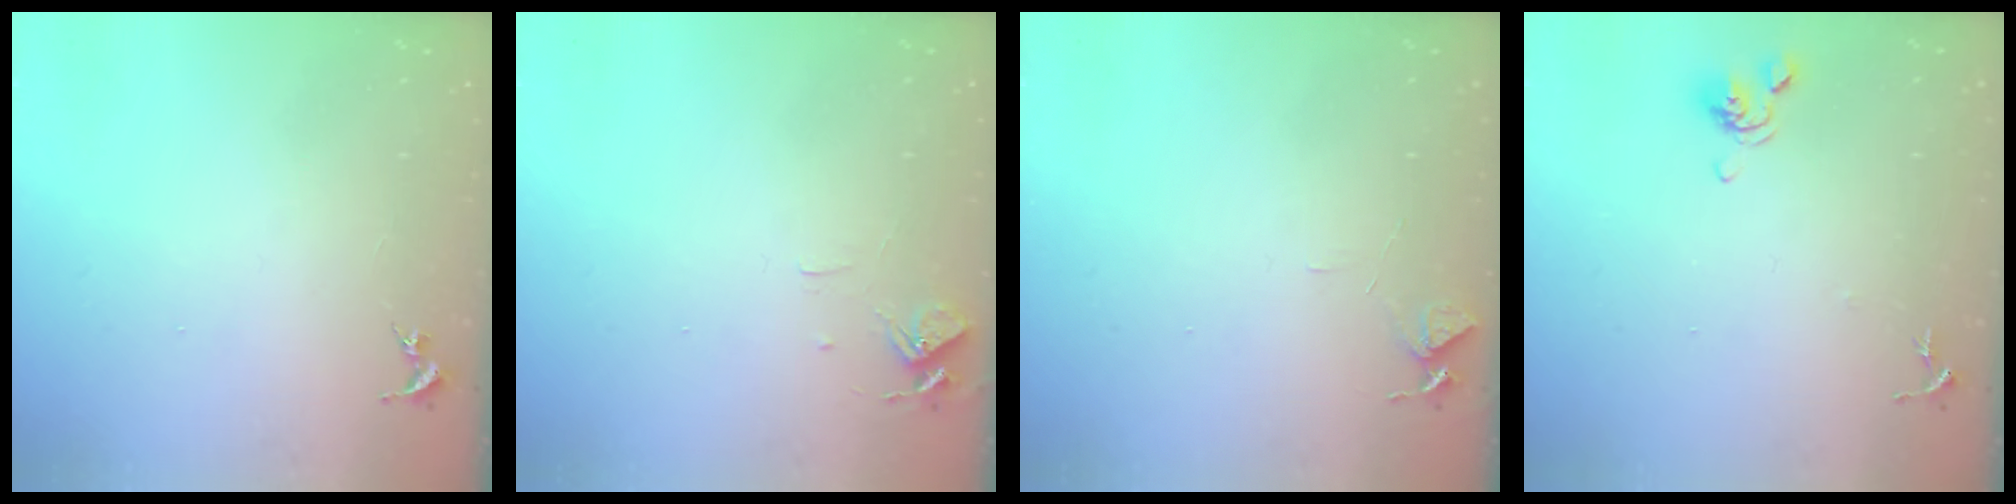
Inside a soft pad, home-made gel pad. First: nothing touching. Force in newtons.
{"total": 6.2, "press": 6.2, "slide": 0.5}
{"total": 6.0, "press": 5.9, "slide": 0.6}
{"total": 6.9, "press": 6.7, "slide": 1.6}